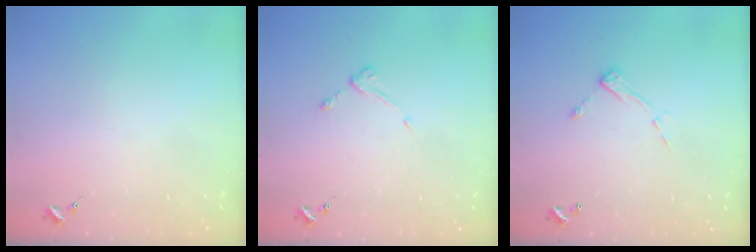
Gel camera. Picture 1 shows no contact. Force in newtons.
{"total": 3.5, "press": 3.4, "slide": 0.5}
{"total": 6.9, "press": 6.9, "slide": 0.4}